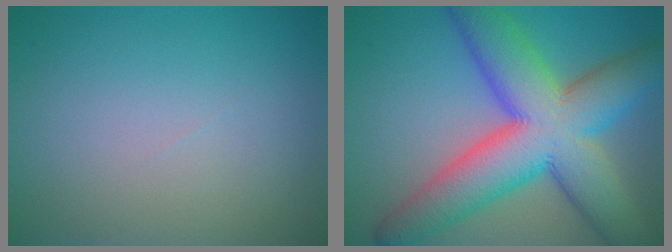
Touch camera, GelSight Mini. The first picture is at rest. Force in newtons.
{"total": 13.3, "press": 13.2, "slide": 0.6}